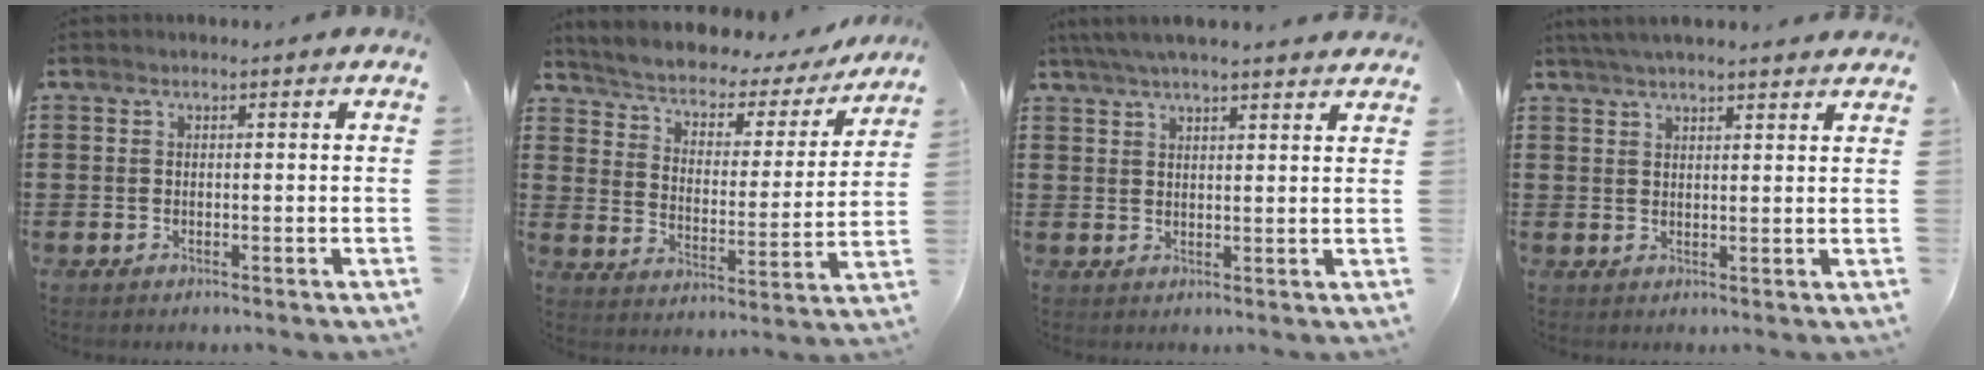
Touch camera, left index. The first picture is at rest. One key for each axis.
{"total": 3.1, "fx": 2.6, "fy": 1.1, "fz": 1.2, "tx": -0.041, "ty": -0.027, "tz": 0.033}
{"total": 4.3, "fx": 3.7, "fy": 0.2, "fz": 2.0, "tx": -0.049, "ty": -0.005, "tz": 0.067}
{"total": 3.3, "fx": 3.1, "fy": -0.1, "fz": 1.3, "tx": -0.033, "ty": -0.001, "tz": 0.057}